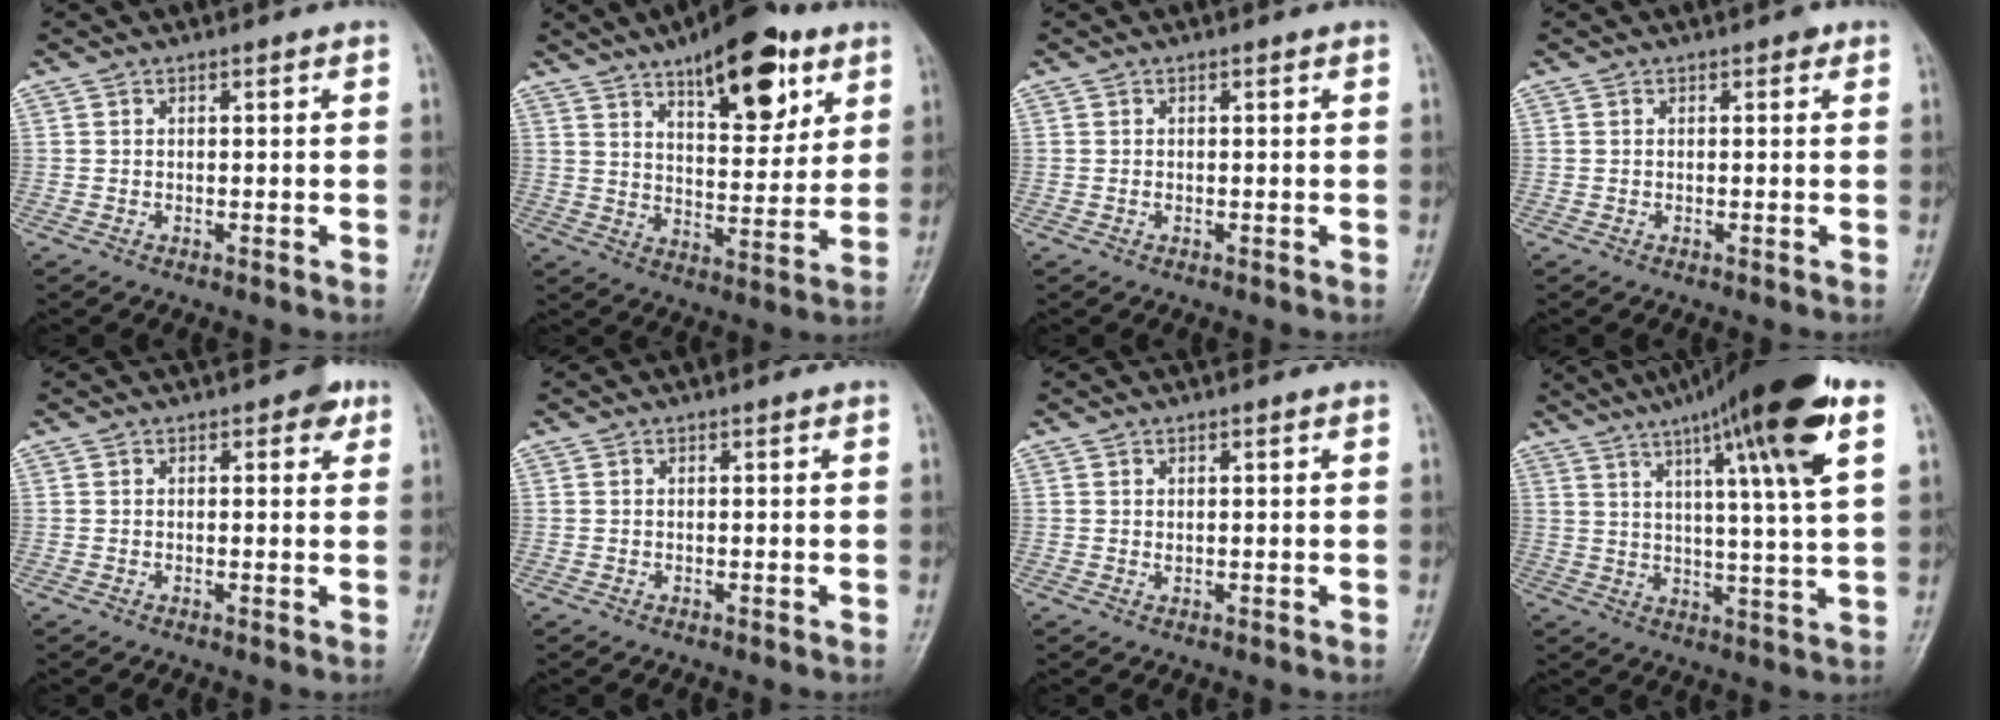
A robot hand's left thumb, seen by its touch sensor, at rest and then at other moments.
{"total": 16.7, "force": [9.3, 6.7, 12.2], "torque": [-0.136, -0.041, 0.141]}
{"total": 0.6, "force": [0.1, 0.2, 0.5], "torque": [-0.005, 0.004, 0.003]}
{"total": 0.9, "force": [0.4, 0.5, 0.6], "torque": [0.001, 0.001, 0.000]}
{"total": 2.6, "force": [1.3, 1.5, 1.8], "torque": [-0.006, -0.001, 0.010]}
{"total": 0.0}
{"total": 0.9, "force": [0.3, 0.4, 0.8], "torque": [-0.012, 0.002, 0.009]}
{"total": 20.5, "force": [10.6, 1.7, 17.5], "torque": [-0.265, -0.015, 0.155]}